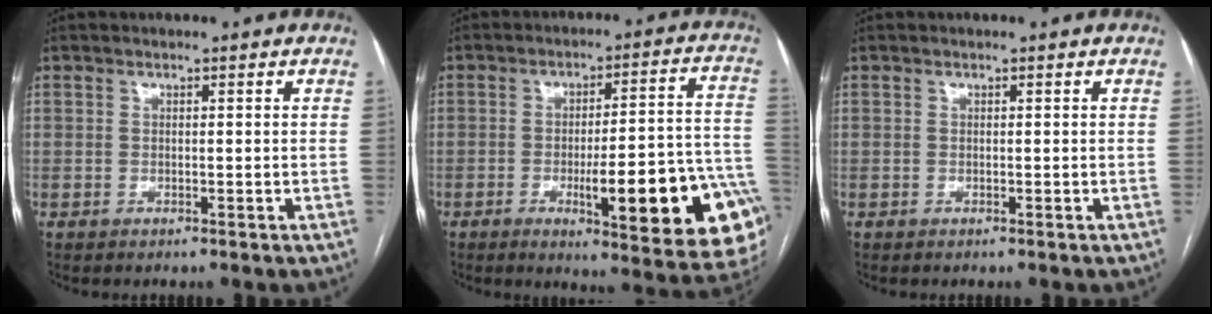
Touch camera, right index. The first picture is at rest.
{"total": 20.6, "force": [-6.7, 3.2, 19.2], "torque": [-0.169, 0.010, -0.075]}
{"total": 0.0}